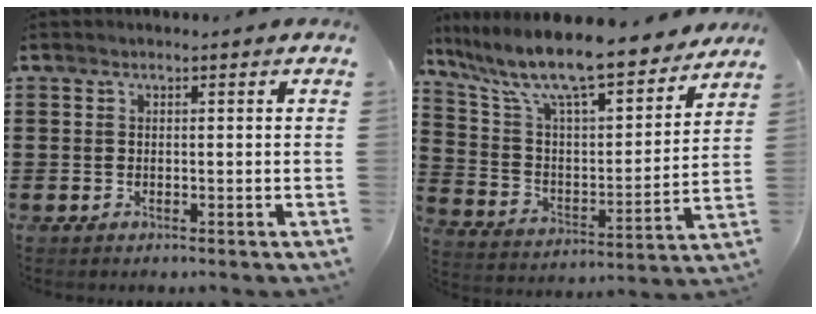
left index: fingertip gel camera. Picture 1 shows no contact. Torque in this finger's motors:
{"motor_torque": [2.14, 0.00, 1.05, 0.16]}